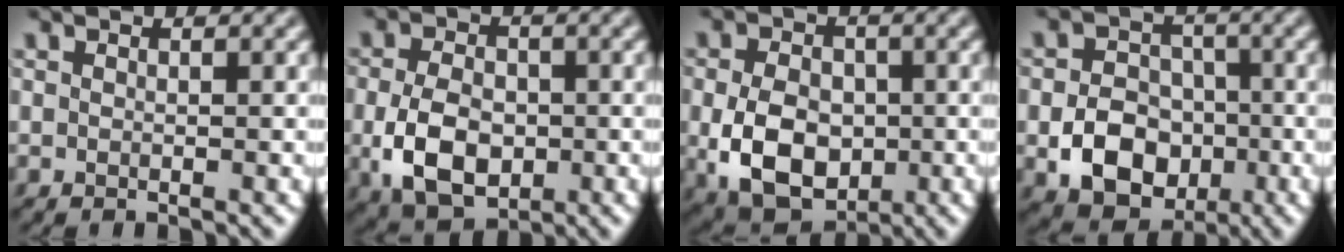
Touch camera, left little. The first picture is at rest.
{"total": 6.3, "force": [-1.4, 4.2, 4.4], "torque": [-0.095, -0.009, -0.027]}
{"total": 7.8, "force": [-1.4, 5.6, 5.3], "torque": [-0.112, -0.014, -0.026]}
{"total": 7.0, "force": [-2.2, 5.3, 3.9], "torque": [-0.068, -0.007, -0.041]}